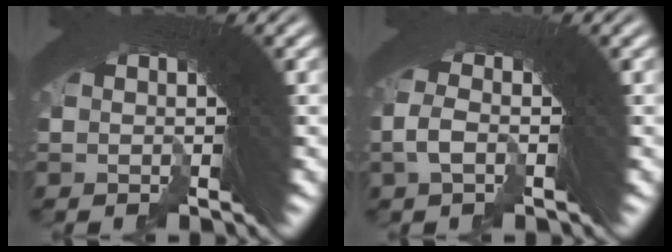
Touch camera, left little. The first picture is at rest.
{"total": 1.3, "force": [-0.9, -0.1, 0.9], "torque": [-0.018, 0.003, -0.015]}